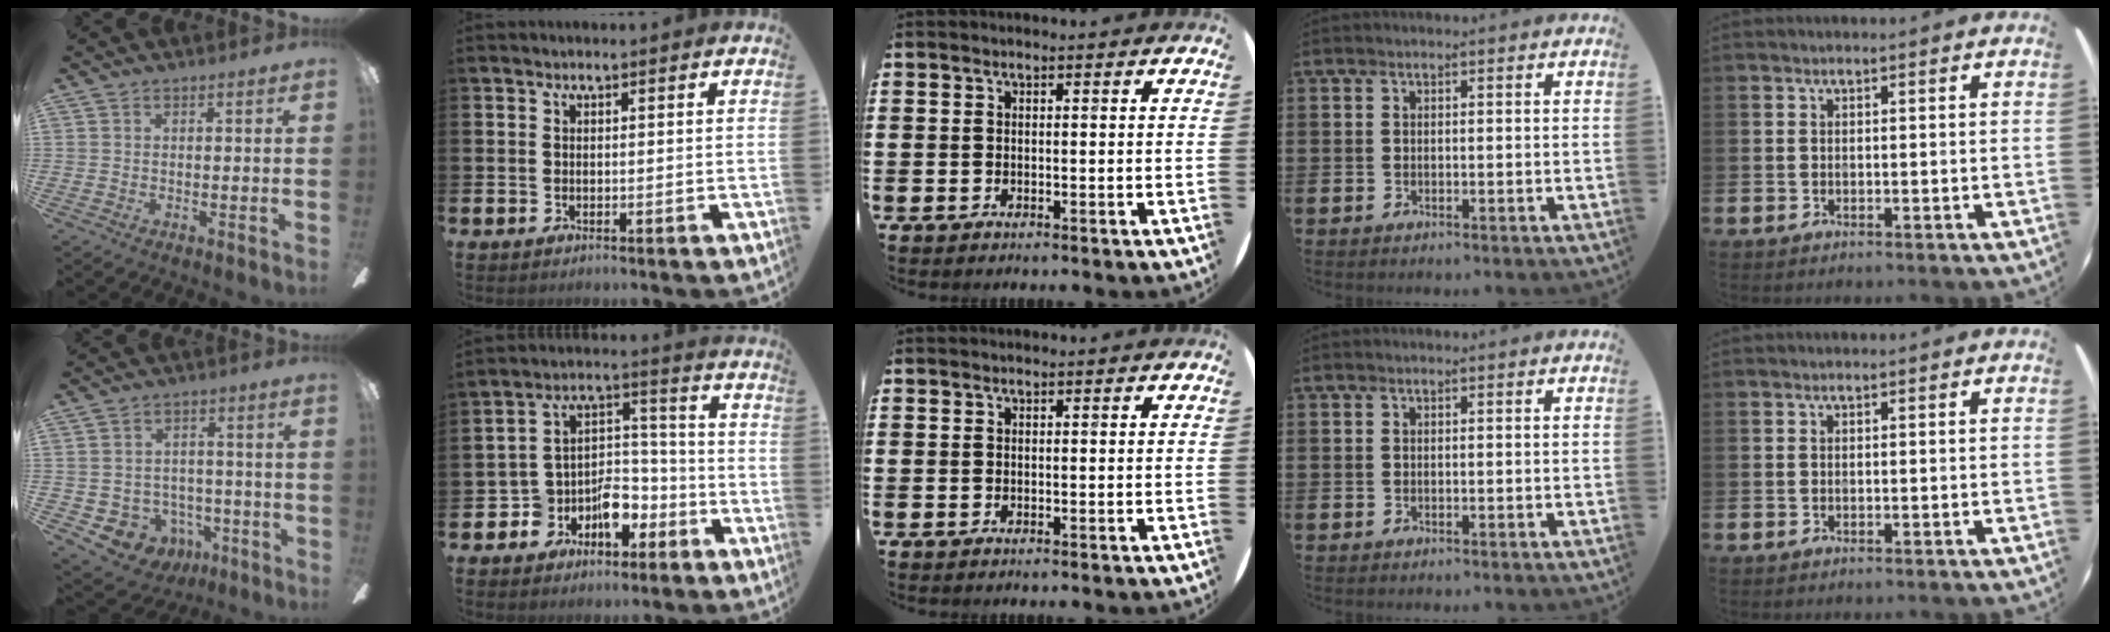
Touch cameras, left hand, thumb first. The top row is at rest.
{"thumb": {"total": 7.5, "force": [-3.3, 6.4, 2.1], "torque": [-0.054, 0.023, -0.054]}, "index": {"total": 7.3, "force": [-3.8, 5.5, 3.0], "torque": [-0.066, 0.003, -0.070]}}